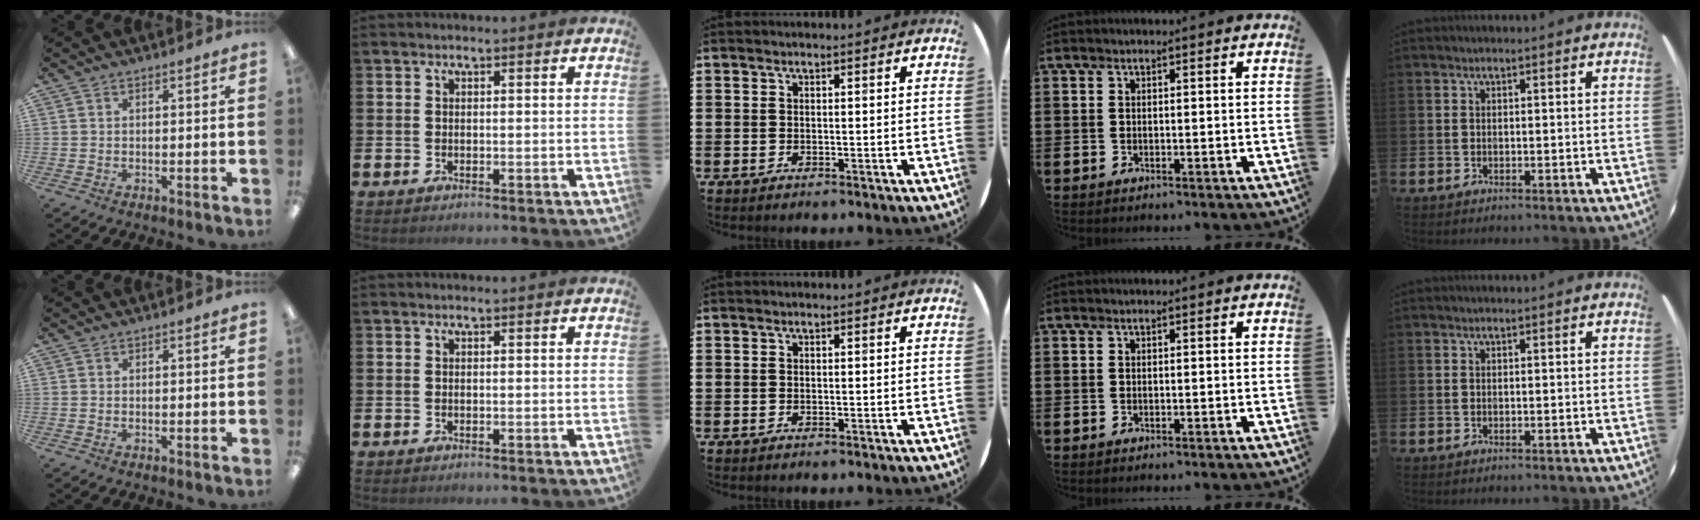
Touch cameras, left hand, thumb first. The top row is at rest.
{}